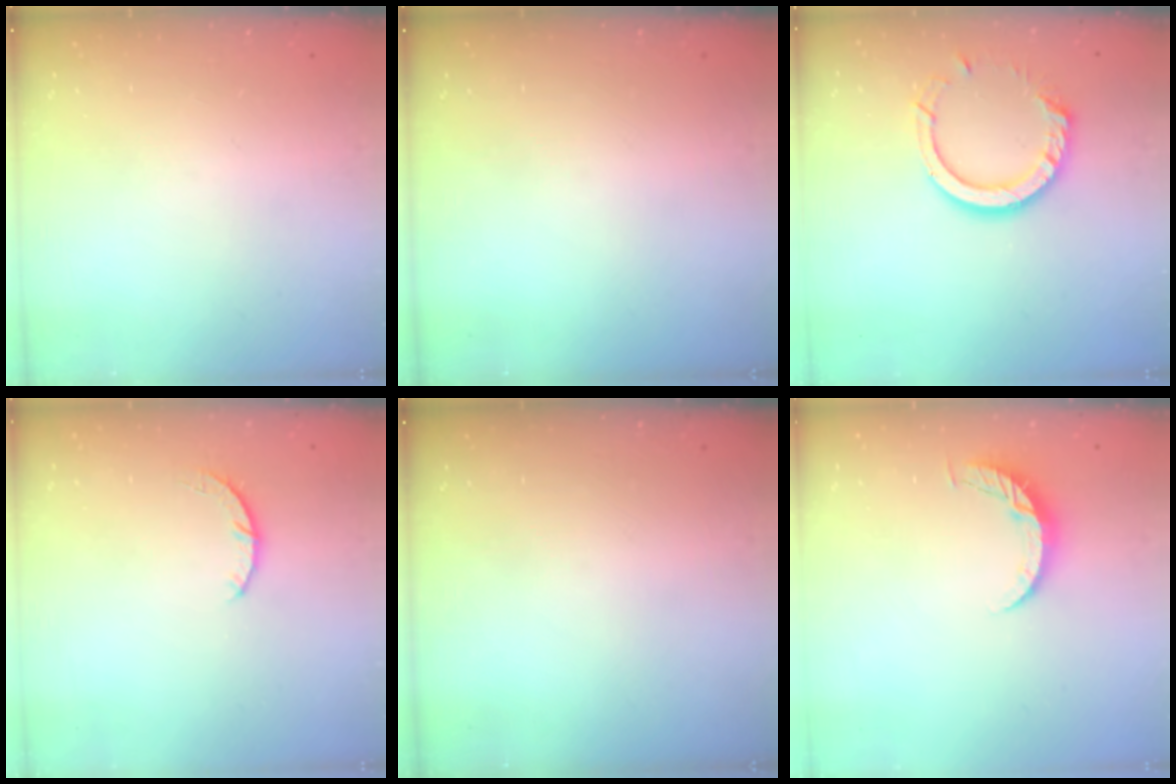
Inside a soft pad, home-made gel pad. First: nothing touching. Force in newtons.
{"total": 0.0}
{"total": 12.5, "press": 12.5, "slide": 1.0}
{"total": 3.4, "press": 3.4, "slide": 0.5}
{"total": 0.0}
{"total": 6.1, "press": 6.0, "slide": 0.6}